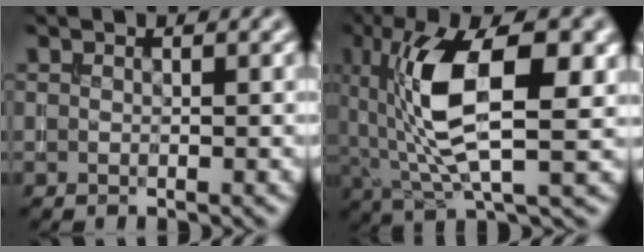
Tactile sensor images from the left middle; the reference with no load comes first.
{"total": 11.3, "force": [1.7, 4.2, 10.4], "torque": [-0.187, 0.008, 0.029]}